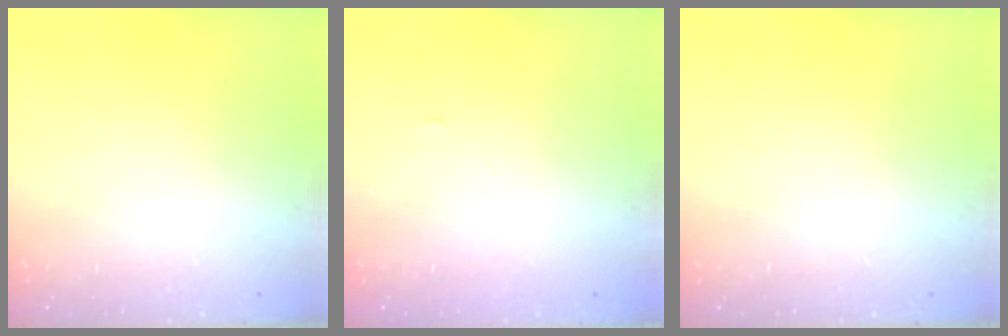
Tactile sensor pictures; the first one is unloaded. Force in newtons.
{"total": 3.6, "press": 3.6, "slide": 0.4}
{"total": 0.0}